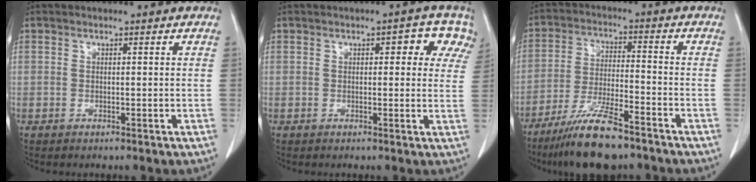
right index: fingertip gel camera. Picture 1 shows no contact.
{"total": 5.2, "force": [2.3, 2.4, 4.1], "torque": [-0.029, 0.021, 0.018]}
{"total": 10.9, "force": [-8.4, 1.5, 6.8], "torque": [-0.131, -0.026, -0.151]}